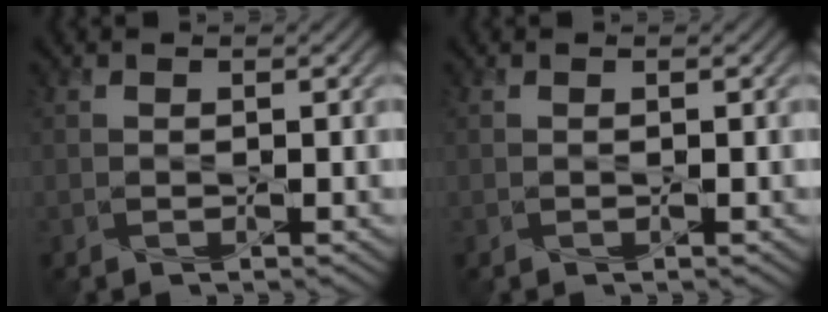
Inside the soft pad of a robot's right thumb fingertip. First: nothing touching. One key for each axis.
{"total": 0.0}